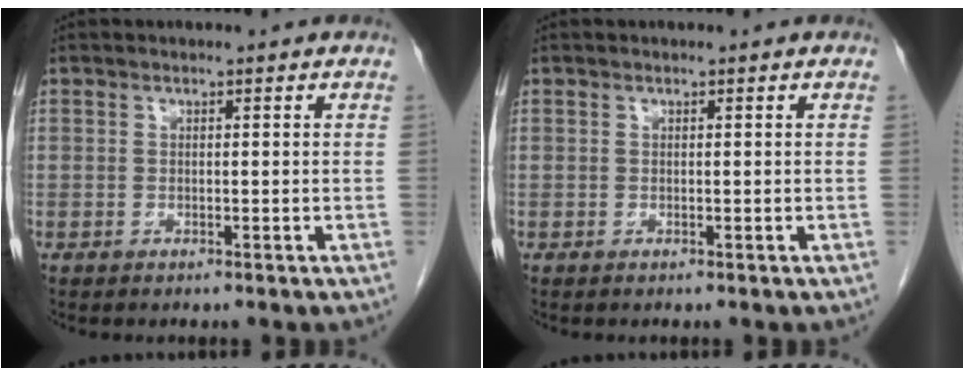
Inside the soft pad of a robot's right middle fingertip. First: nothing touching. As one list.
[{"total": 0.0}]